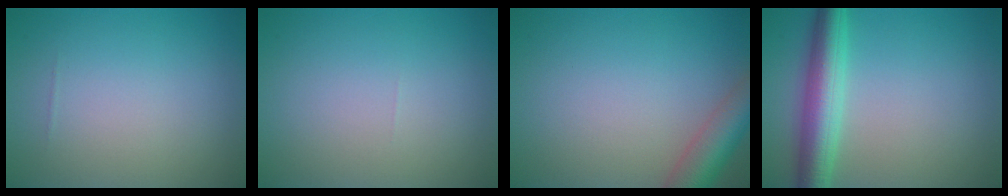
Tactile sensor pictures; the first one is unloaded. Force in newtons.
{"total": 0.0}
{"total": 4.9, "press": 4.9, "slide": 0.3}
{"total": 5.6, "press": 5.6, "slide": 0.2}